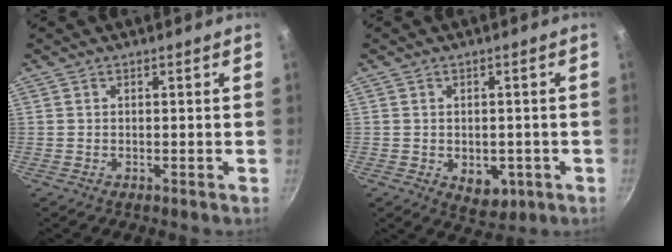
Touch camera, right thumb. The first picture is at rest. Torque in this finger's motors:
{"motor_torque": [-0.32, 0.32, -0.26, 0.14, 0.12]}